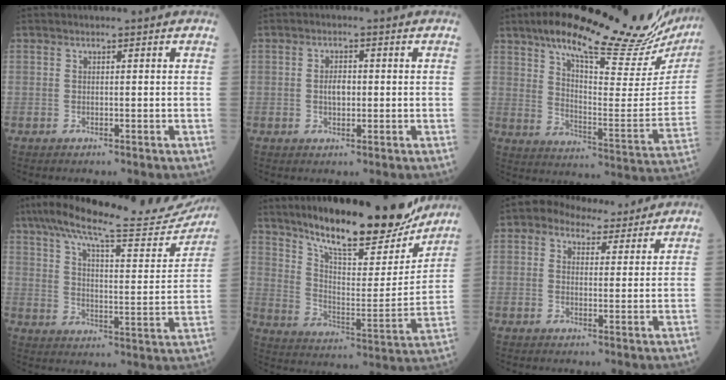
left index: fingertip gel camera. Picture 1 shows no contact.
{"total": 2.5, "force": [-0.1, 1.3, 2.1], "torque": [-0.040, 0.004, -0.002]}
{"total": 28.8, "force": [23.8, 4.4, 15.6], "torque": [-0.237, -0.039, 0.313]}
{"total": 23.3, "force": [20.9, 2.8, 10.0], "torque": [-0.165, -0.024, 0.280]}
{"total": 22.2, "force": [18.5, 4.1, 11.6], "torque": [-0.182, -0.023, 0.278]}
{"total": 6.8, "force": [5.5, 3.3, 2.1], "torque": [-0.033, 0.025, 0.078]}